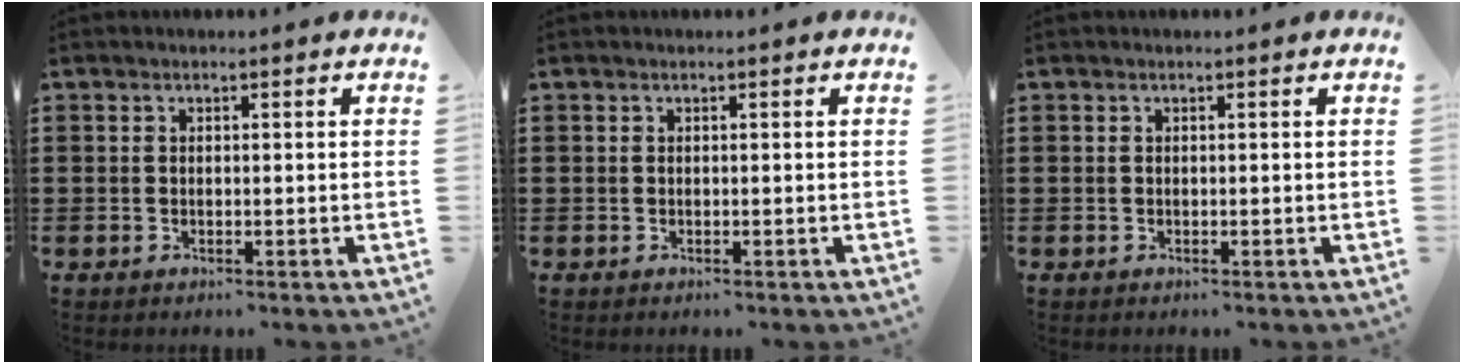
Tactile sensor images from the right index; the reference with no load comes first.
{"total": 0.0}
{"total": 0.0}